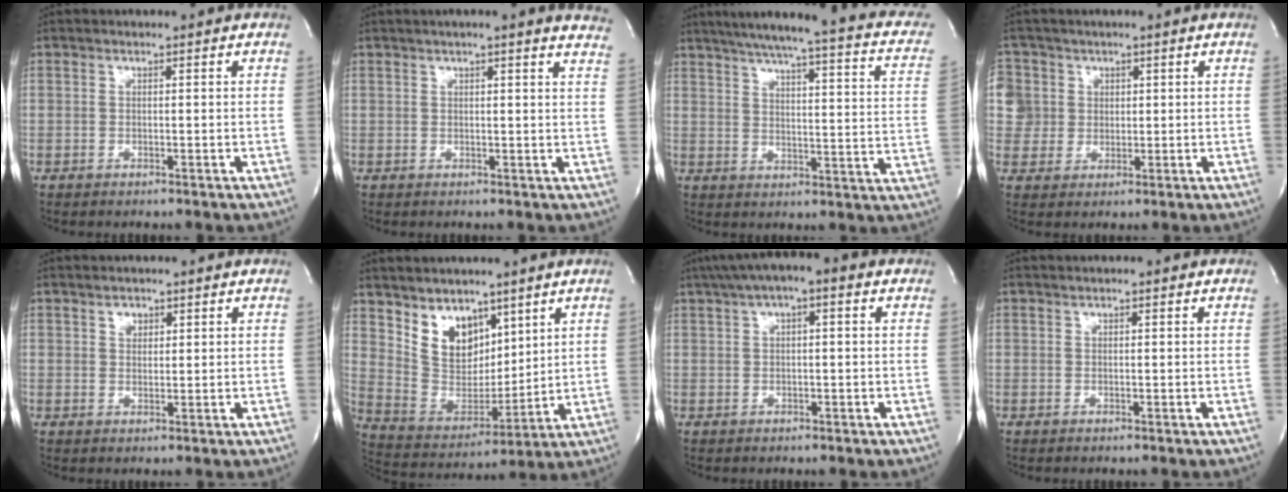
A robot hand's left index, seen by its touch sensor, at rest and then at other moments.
{"total": 9.3, "force": [7.9, 0.3, 5.0], "torque": [-0.061, -0.004, 0.070]}
{"total": 22.9, "force": [17.7, 2.8, 14.3], "torque": [-0.205, -0.015, 0.203]}
{"total": 6.6, "force": [1.5, 6.4, -0.2], "torque": [0.007, 0.015, 0.039]}
{"total": 1.3, "force": [0.7, 1.0, 0.5], "torque": [-0.009, -0.004, 0.009]}
{"total": 9.6, "force": [6.0, 6.0, 4.6], "torque": [-0.097, 0.007, 0.129]}
{"total": 6.7, "force": [3.1, 1.8, 5.7], "torque": [-0.103, 0.031, 0.042]}
{"total": 0.0}